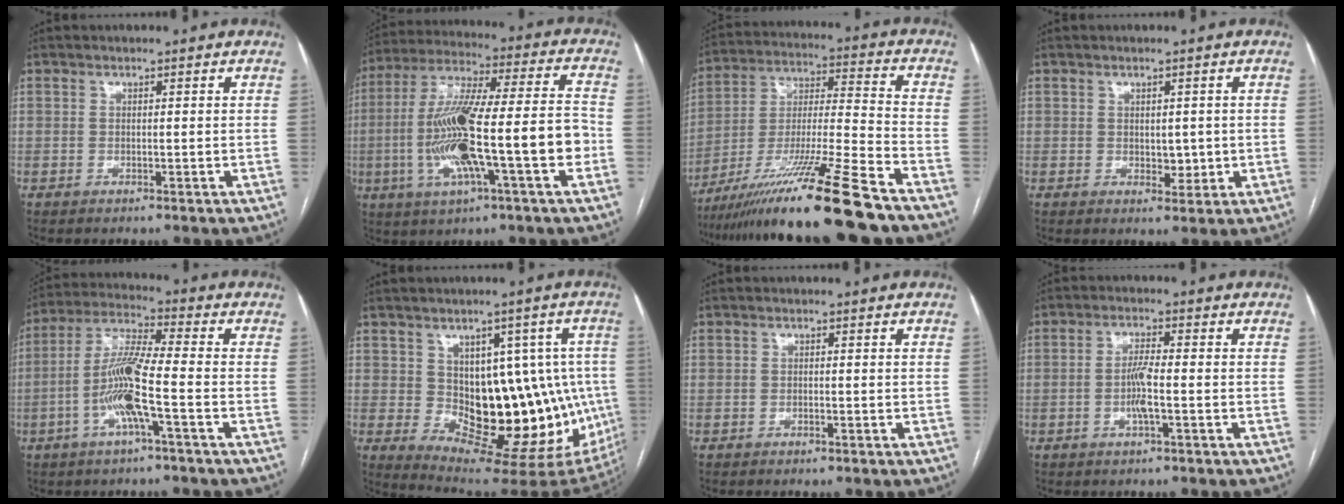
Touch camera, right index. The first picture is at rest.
{"total": 19.8, "force": [-4.4, 2.1, 19.2], "torque": [-0.359, 0.009, -0.071]}
{"total": 20.2, "force": [-15.3, -1.6, 13.2], "torque": [-0.246, -0.030, -0.270]}
{"total": 2.9, "force": [0.0, 2.0, 2.2], "torque": [-0.026, -0.001, 0.009]}
{"total": 10.0, "force": [-3.0, 0.3, 9.6], "torque": [-0.198, 0.005, -0.064]}
{"total": 17.2, "force": [-0.5, 8.9, 14.7], "torque": [-0.172, 0.019, 0.018]}
{"total": 0.5, "force": [-0.4, 0.1, 0.3], "torque": [-0.009, -0.001, -0.005]}
{"total": 3.9, "force": [-1.0, 0.2, 3.7], "torque": [-0.076, 0.000, -0.020]}